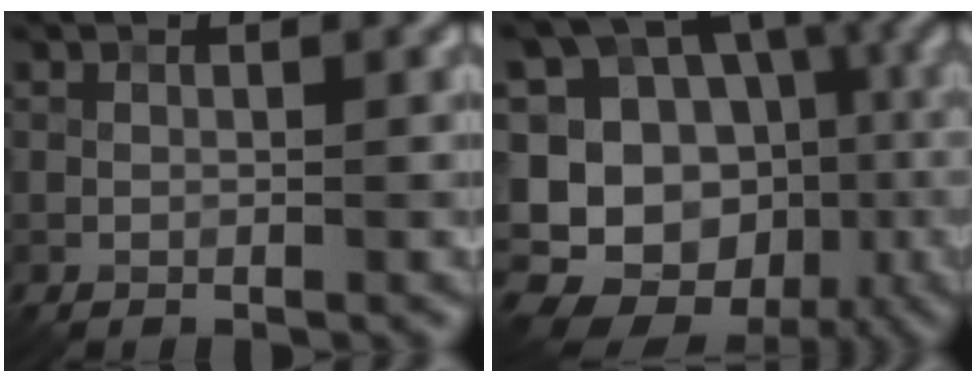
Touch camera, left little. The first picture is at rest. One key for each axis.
{"total": 18.4, "fx": -6.2, "fy": 15.5, "fz": 7.8, "tx": -0.174, "ty": -0.008, "tz": -0.081}